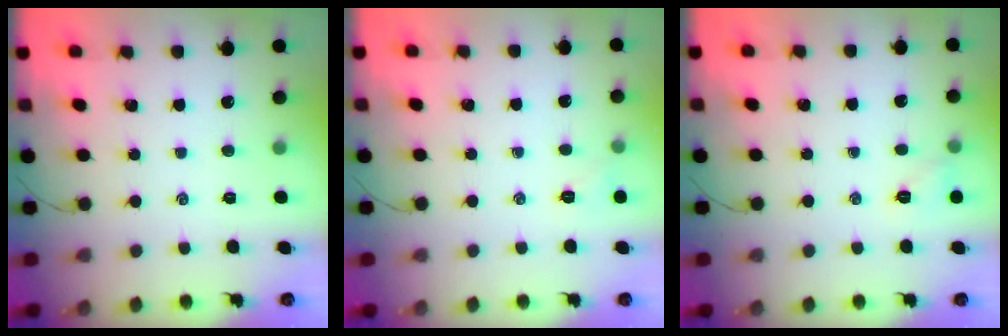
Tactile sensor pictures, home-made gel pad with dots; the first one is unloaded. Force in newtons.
{"total": 5.2, "press": 5.0, "slide": 1.4}
{"total": 6.8, "press": 6.7, "slide": 1.2}